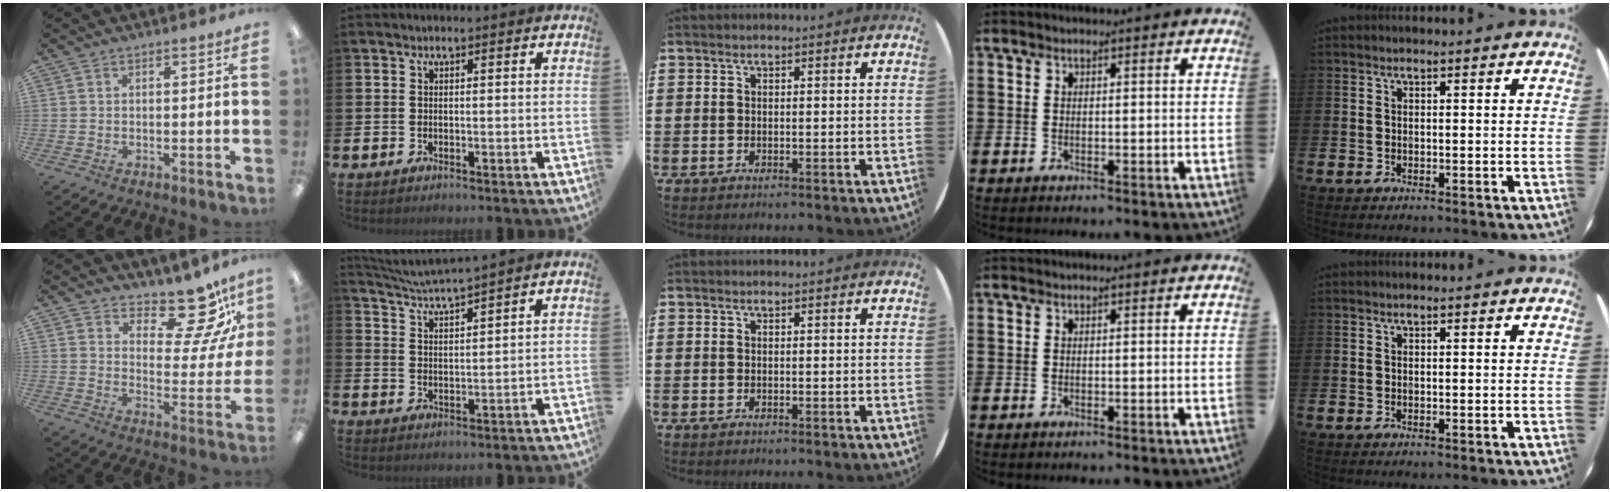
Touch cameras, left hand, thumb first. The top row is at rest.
{"thumb": {"total": 14.9, "force": [11.3, 5.8, 7.8], "torque": [-0.103, -0.087, 0.193]}, "index": {"total": 4.4, "force": [4.3, -0.5, 0.9], "torque": [-0.038, -0.027, 0.076]}}